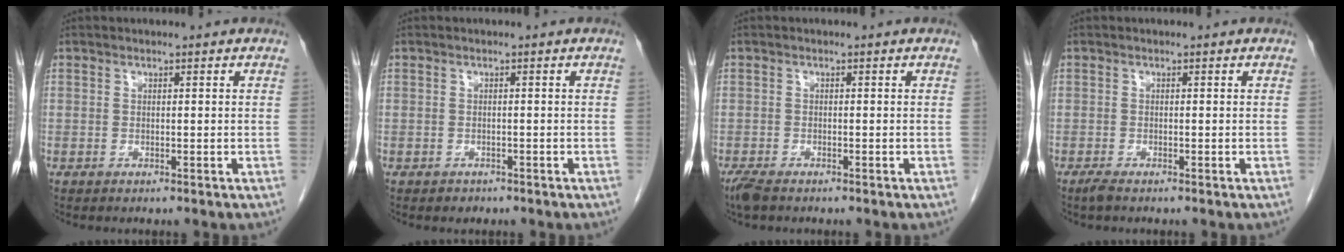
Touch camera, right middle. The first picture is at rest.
{"total": 1.1, "force": [-0.8, 0.7, 0.1], "torque": [-0.006, 0.001, -0.010]}
{"total": 2.8, "force": [-2.2, 0.9, 1.6], "torque": [-0.040, -0.010, -0.038]}
{"total": 1.1, "force": [-0.8, 0.1, 0.6], "torque": [-0.021, -0.005, -0.017]}